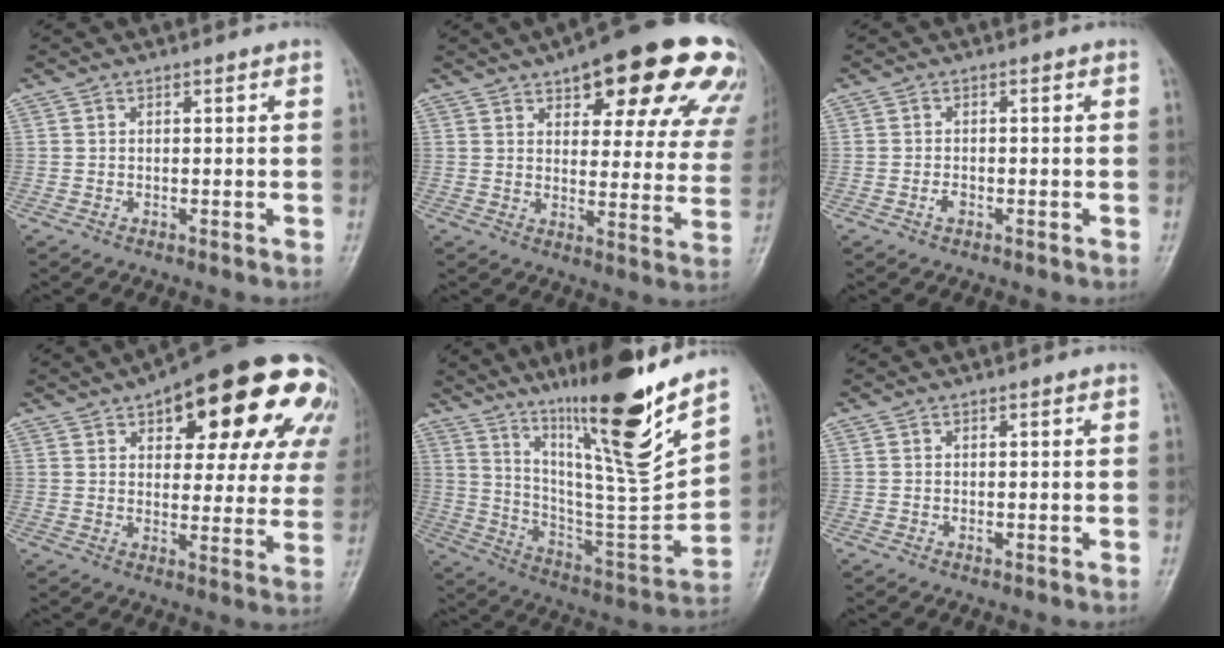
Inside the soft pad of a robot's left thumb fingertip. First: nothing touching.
{"total": 24.4, "force": [14.3, 8.7, 17.7], "torque": [-0.193, -0.027, 0.175]}
{"total": 1.3, "force": [-0.7, 0.8, 0.9], "torque": [-0.016, 0.002, -0.014]}
{"total": 25.3, "force": [12.5, 10.7, 19.2], "torque": [-0.217, -0.001, 0.160]}
{"total": 23.3, "force": [15.9, 1.9, 16.9], "torque": [-0.239, -0.089, 0.279]}
{"total": 0.8, "force": [-0.1, 0.5, 0.6], "torque": [-0.005, 0.000, -0.002]}